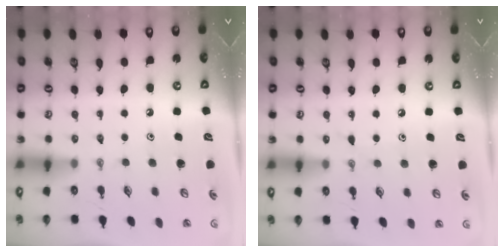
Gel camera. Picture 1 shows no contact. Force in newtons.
{"total": 4.0, "press": 4.0, "slide": 0.5}